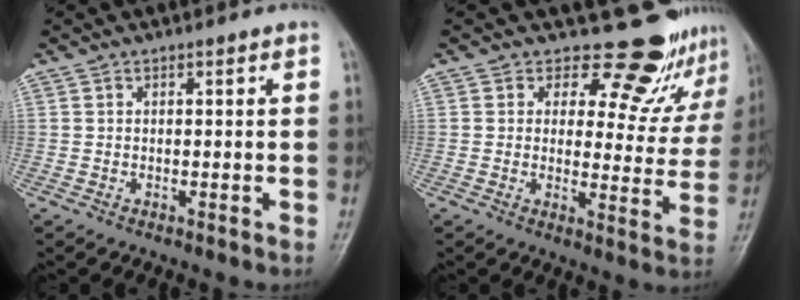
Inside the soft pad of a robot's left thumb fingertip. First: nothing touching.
{"total": 13.5, "force": [11.9, 5.8, 2.6], "torque": [0.023, -0.093, 0.126]}